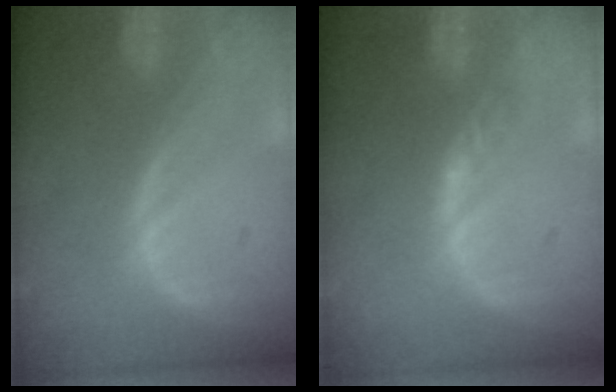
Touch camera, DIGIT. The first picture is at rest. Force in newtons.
{"total": 2.2, "press": 1.7, "slide": 1.3}